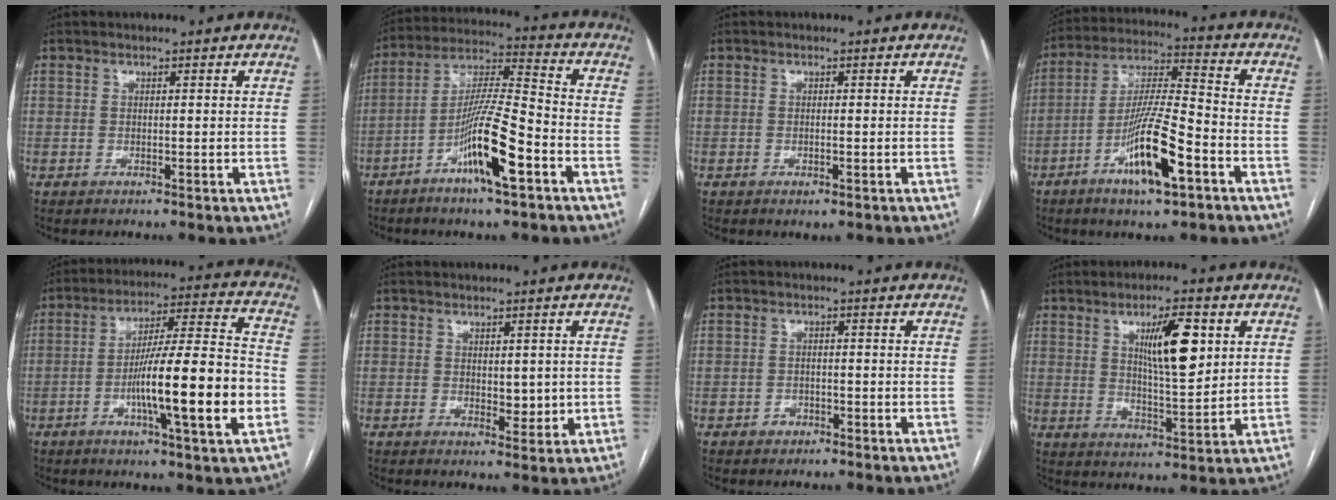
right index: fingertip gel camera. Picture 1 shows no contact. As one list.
[{"total": 12.8, "force": [-5.8, 0.9, 11.3], "torque": [-0.214, 0.000, -0.107]}, {"total": 1.0, "force": [-0.5, 0.3, 0.8], "torque": [-0.017, -0.004, -0.003]}, {"total": 13.6, "force": [-6.2, 1.8, 11.9], "torque": [-0.225, -0.007, -0.112]}, {"total": 17.3, "force": [-4.6, 0.4, 16.6], "torque": [-0.274, 0.001, -0.075]}, {"total": 2.9, "force": [0.2, 1.7, 2.3], "torque": [-0.029, -0.007, 0.009]}, {"total": 1.7, "force": [-1.0, 1.3, 0.4], "torque": [-0.005, 0.006, -0.017]}, {"total": 9.9, "force": [3.5, 2.1, 9.0], "torque": [-0.151, -0.001, 0.061]}]